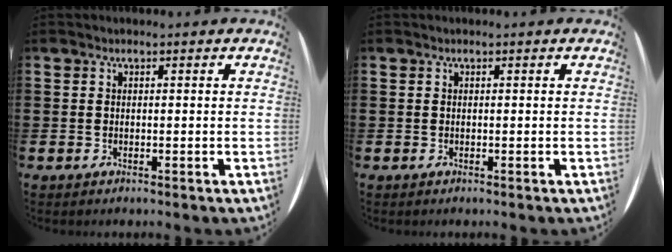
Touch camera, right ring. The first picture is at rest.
{"total": 0.0}